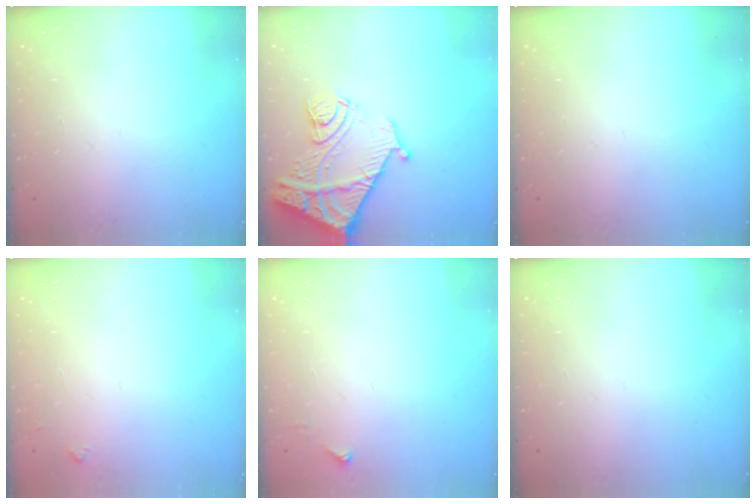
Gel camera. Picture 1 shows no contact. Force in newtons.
{"total": 17.2, "press": 17.1, "slide": 2.0}
{"total": 0.0}
{"total": 3.8, "press": 3.7, "slide": 0.4}
{"total": 3.5, "press": 3.4, "slide": 0.4}
{"total": 0.0}